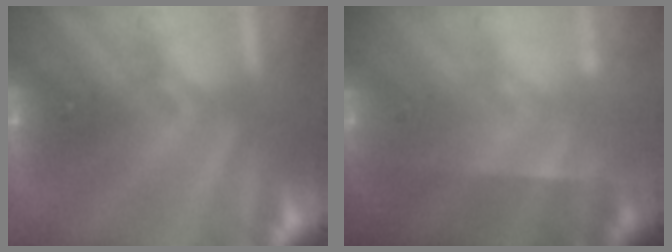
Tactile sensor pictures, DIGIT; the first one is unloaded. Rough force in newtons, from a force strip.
{"total": 1.8}